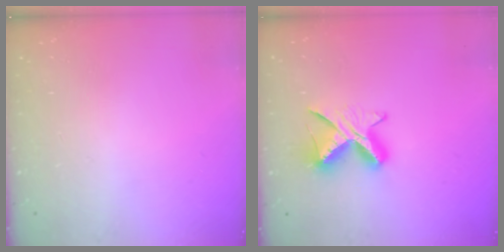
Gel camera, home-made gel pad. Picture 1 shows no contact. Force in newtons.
{"total": 8.7, "press": 8.6, "slide": 1.2}